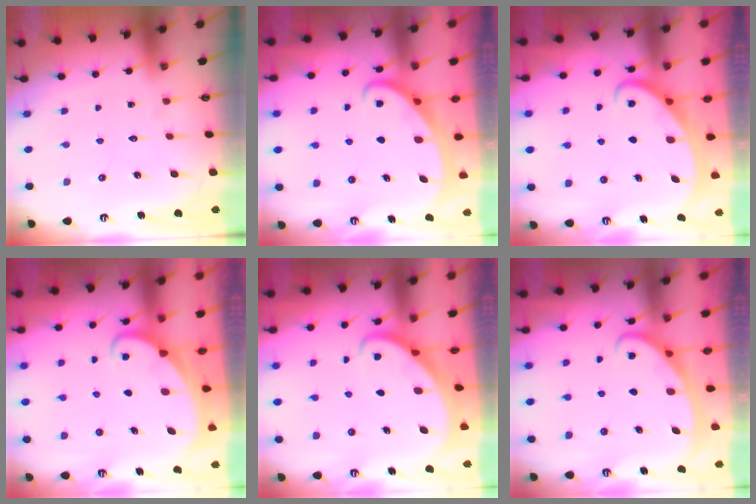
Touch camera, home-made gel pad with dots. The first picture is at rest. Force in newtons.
{"total": 2.7, "press": 2.6, "slide": 0.3}
{"total": 2.5, "press": 2.4, "slide": 0.4}
{"total": 2.5, "press": 2.5, "slide": 0.2}
{"total": 2.8, "press": 2.7, "slide": 0.3}
{"total": 2.9, "press": 2.9, "slide": 0.3}